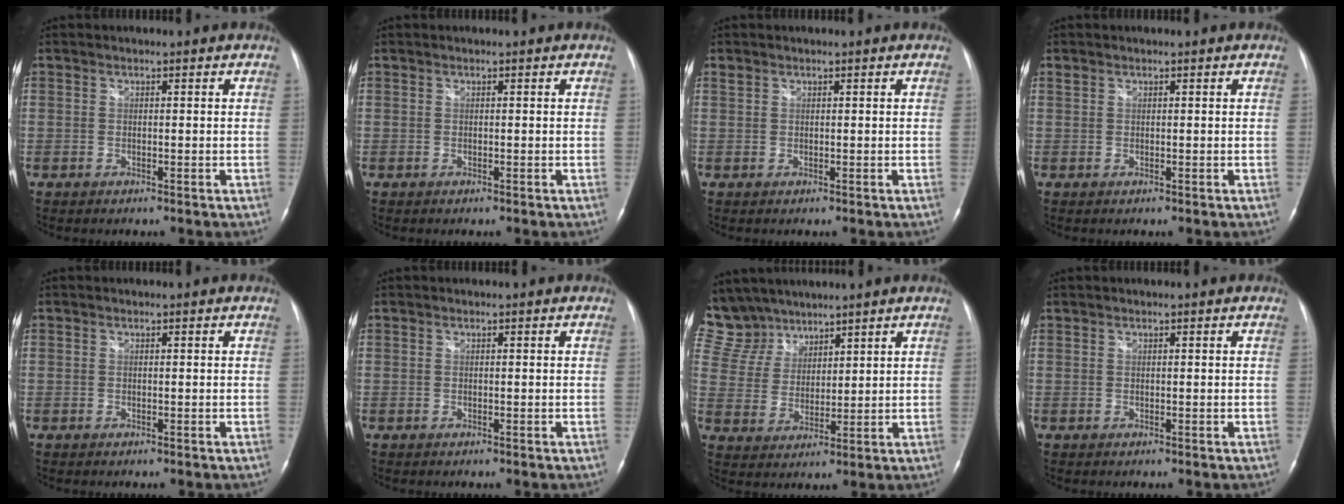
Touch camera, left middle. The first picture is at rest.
{"total": 0.0}
{"total": 0.6, "force": [0.5, 0.4, 0.1], "torque": [-0.006, 0.009, 0.010]}
{"total": 0.5, "force": [0.4, 0.3, 0.1], "torque": [-0.007, 0.009, 0.009]}
{"total": 0.0}
{"total": 0.0}
{"total": 10.7, "force": [9.3, 5.3, 0.8], "torque": [-0.032, 0.017, 0.197]}
{"total": 0.0}